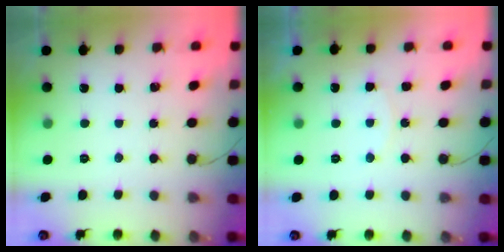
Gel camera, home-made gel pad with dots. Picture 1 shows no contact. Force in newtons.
{"total": 5.0, "press": 5.0, "slide": 0.6}